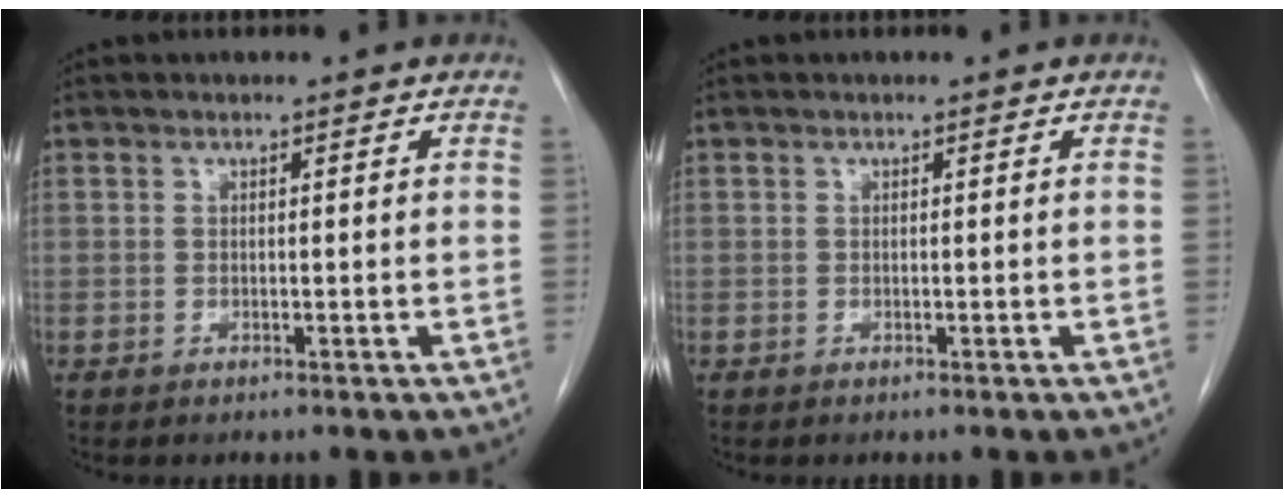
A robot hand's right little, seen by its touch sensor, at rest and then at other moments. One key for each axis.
{"total": 0.0}